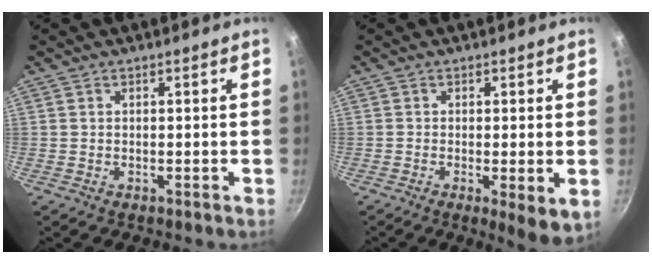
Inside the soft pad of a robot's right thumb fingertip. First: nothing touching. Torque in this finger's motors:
{"motor_torque": [-0.32, 0.08, -0.19, -0.08, 0.04]}